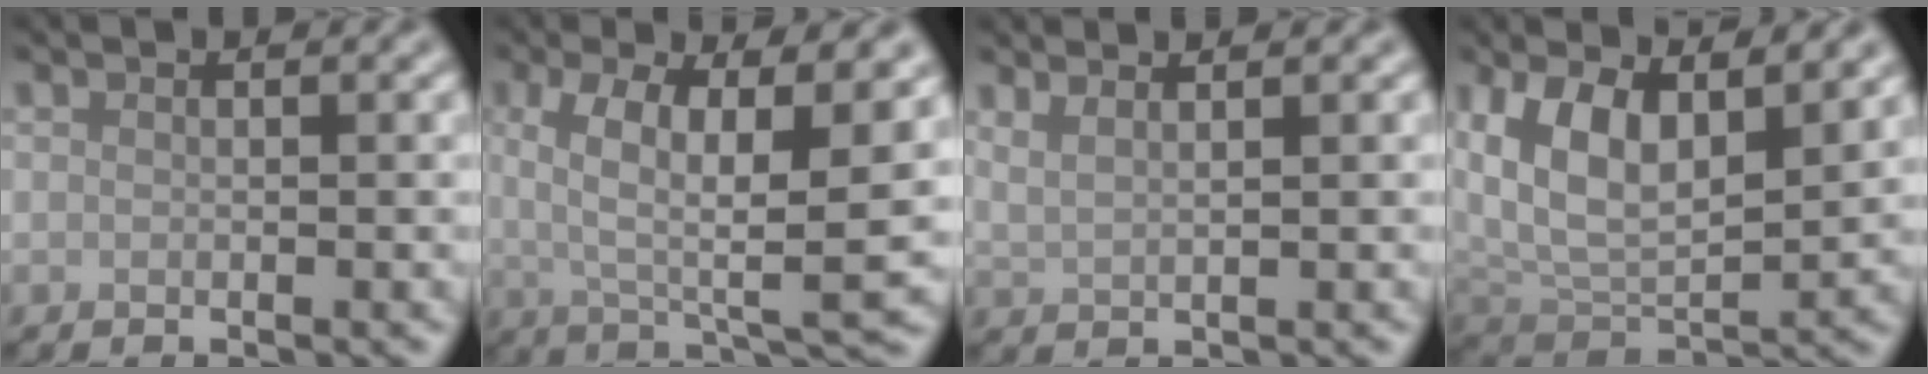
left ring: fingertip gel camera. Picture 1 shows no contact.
{"total": 9.0, "force": [1.6, 2.8, 8.4], "torque": [-0.149, -0.001, 0.025]}
{"total": 2.8, "force": [2.0, 1.1, 1.6], "torque": [-0.015, 0.005, 0.015]}
{"total": 9.4, "force": [3.8, 4.9, 7.1], "torque": [-0.127, 0.000, 0.064]}